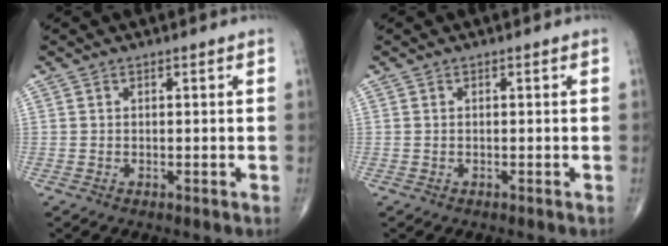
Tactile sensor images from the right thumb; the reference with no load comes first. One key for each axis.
{"total": 0.0}